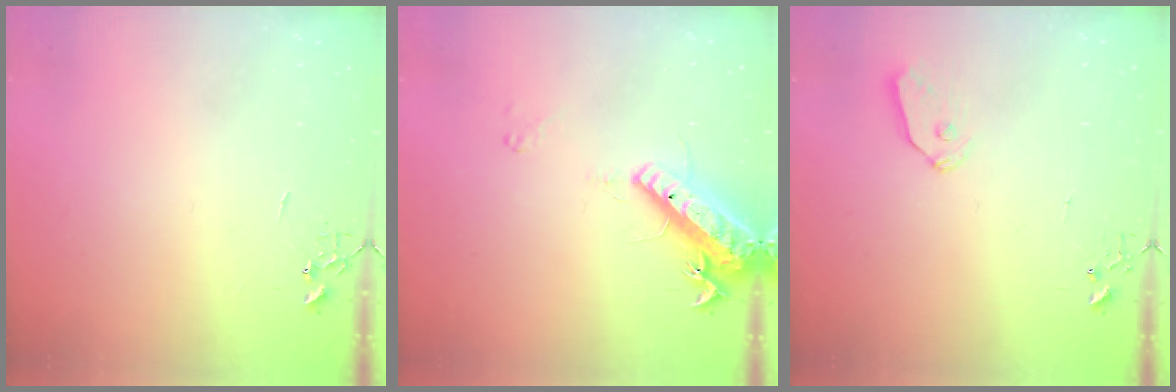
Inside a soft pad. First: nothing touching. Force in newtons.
{"total": 15.7, "press": 15.3, "slide": 3.5}
{"total": 6.3, "press": 6.3, "slide": 0.1}